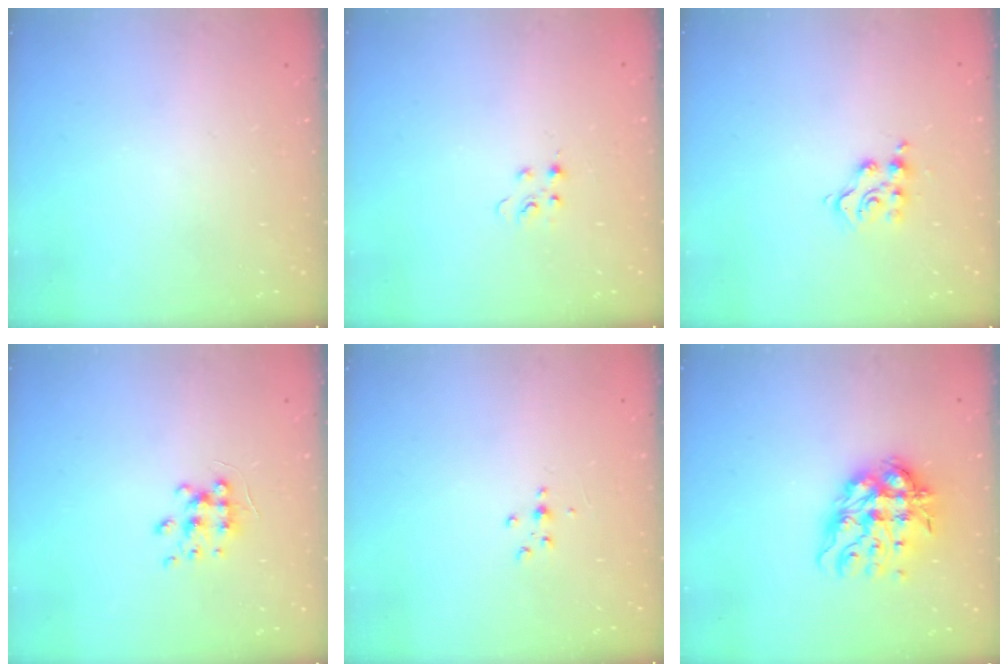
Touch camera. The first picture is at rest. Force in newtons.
{"total": 3.8, "press": 3.7, "slide": 0.4}
{"total": 6.4, "press": 6.4, "slide": 0.4}
{"total": 7.2, "press": 7.2, "slide": 0.6}
{"total": 2.9, "press": 2.9, "slide": 0.4}
{"total": 13.1, "press": 13.0, "slide": 1.5}